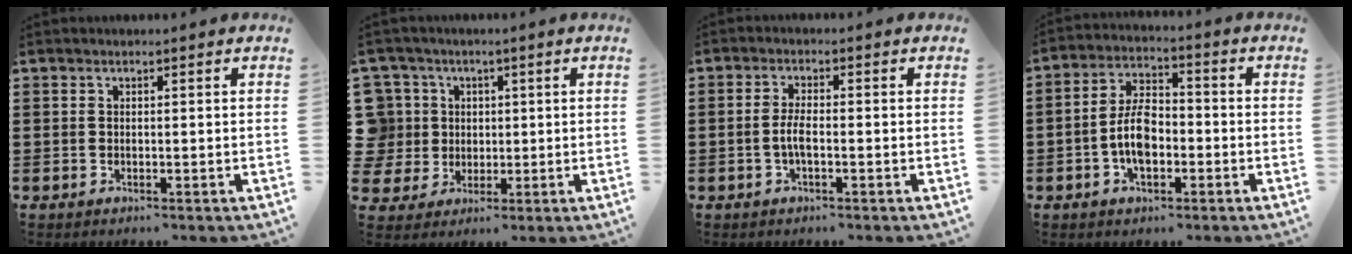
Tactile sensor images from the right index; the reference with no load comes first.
{"total": 7.8, "force": [1.4, 7.5, 1.3], "torque": [-0.079, 0.007, 0.025]}
{"total": 3.1, "force": [-0.8, 0.9, 2.9], "torque": [-0.069, -0.003, -0.020]}
{"total": 7.0, "force": [-1.8, 3.6, 5.7], "torque": [-0.127, 0.002, -0.038]}